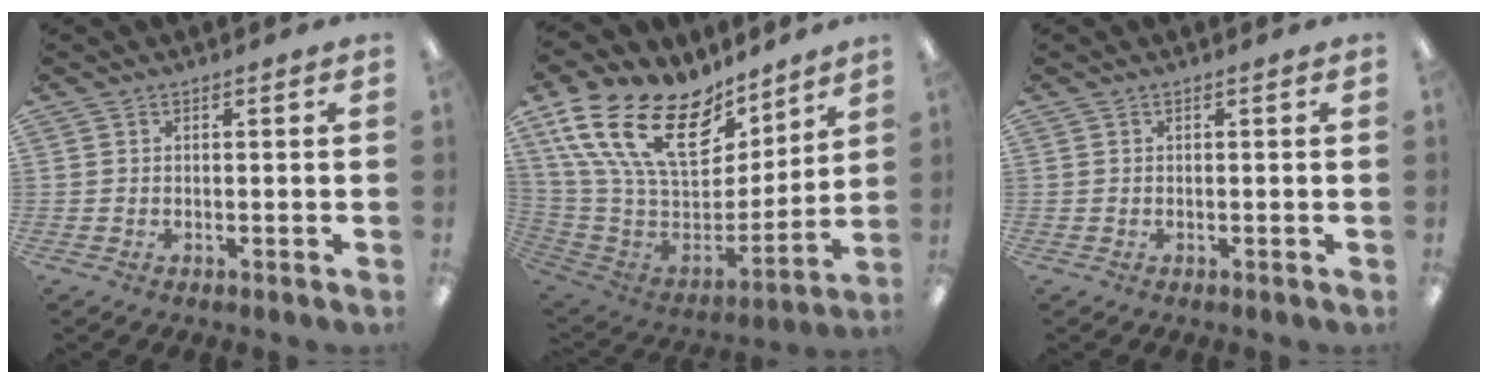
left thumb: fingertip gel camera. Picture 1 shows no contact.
{"total": 24.6, "force": [13.5, 14.2, 15.0], "torque": [-0.287, -0.080, 0.253]}
{"total": 0.0}